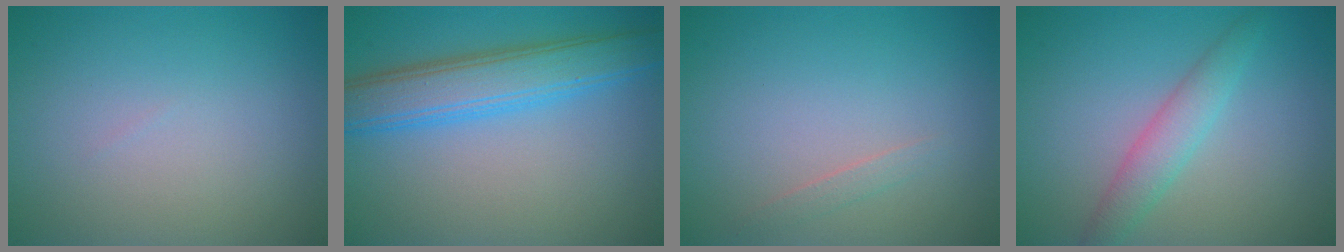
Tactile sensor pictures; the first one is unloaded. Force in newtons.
{"total": 5.7, "press": 5.7, "slide": 0.2}
{"total": 0.8, "press": 0.8, "slide": 0.0}
{"total": 2.9, "press": 2.8, "slide": 0.1}